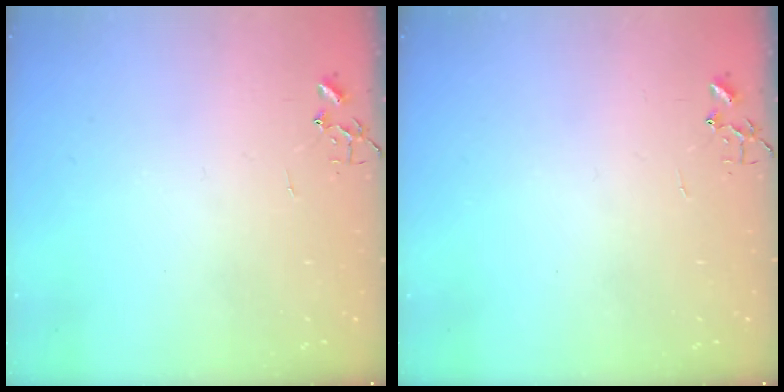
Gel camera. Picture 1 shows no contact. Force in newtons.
{"total": 0.0}